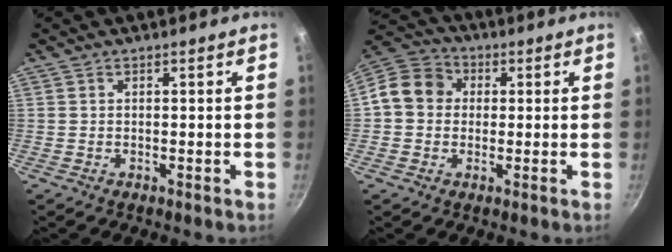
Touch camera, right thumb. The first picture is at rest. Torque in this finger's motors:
{"motor_torque": [0.12, 1.58, 0.38, -0.56, 0.03]}